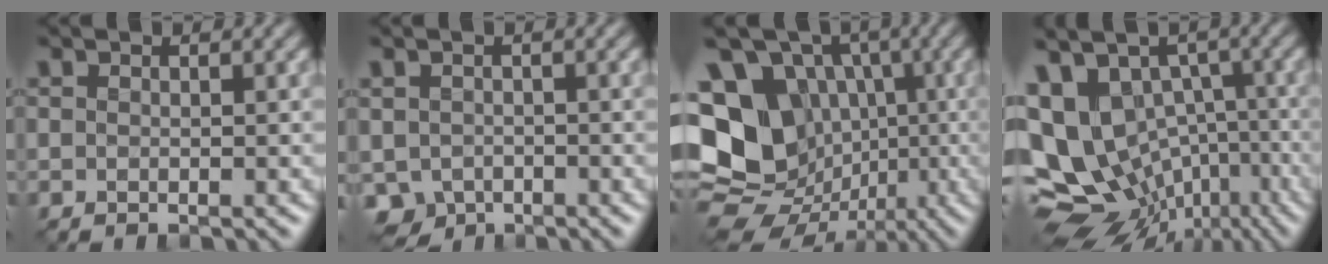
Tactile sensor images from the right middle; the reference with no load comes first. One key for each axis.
{"total": 3.8, "fx": -1.8, "fy": 2.8, "fz": 1.7, "tx": -0.041, "ty": -0.010, "tz": -0.035}
{"total": 18.7, "fx": -1.3, "fy": 16.1, "fz": 9.3, "tx": -0.200, "ty": 0.020, "tz": -0.052}
{"total": 14.2, "fx": -0.8, "fy": 11.1, "fz": 8.8, "tx": -0.184, "ty": -0.024, "tz": 0.028}